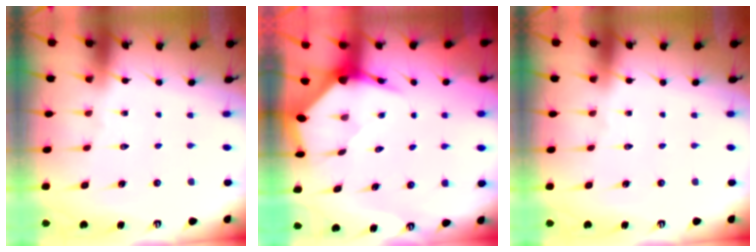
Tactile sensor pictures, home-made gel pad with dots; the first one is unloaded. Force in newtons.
{"total": 3.7, "press": 3.6, "slide": 0.4}
{"total": 0.0}